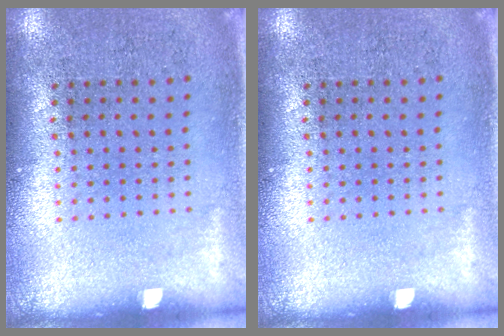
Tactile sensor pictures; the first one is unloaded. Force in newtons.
{"total": 0.0}